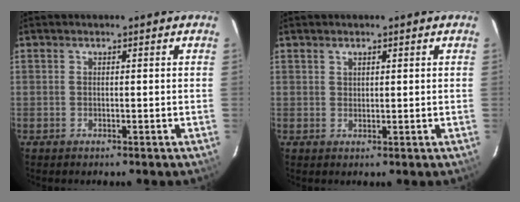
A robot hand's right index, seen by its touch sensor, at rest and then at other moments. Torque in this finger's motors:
{"motor_torque": [-0.15, -0.01, -0.07, -0.01]}